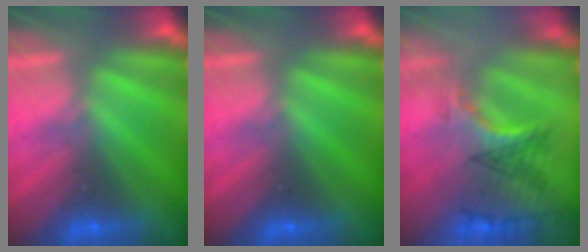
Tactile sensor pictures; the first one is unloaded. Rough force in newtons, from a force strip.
{"total": 0.0}
{"total": 2.9}